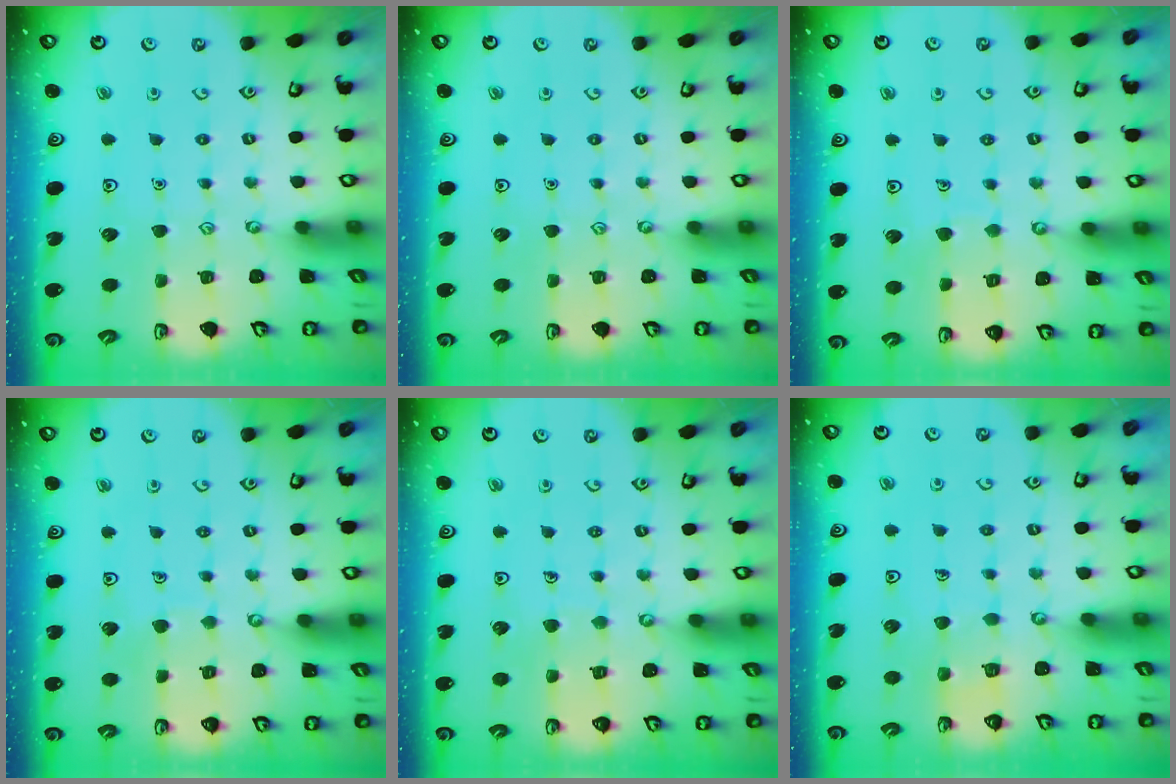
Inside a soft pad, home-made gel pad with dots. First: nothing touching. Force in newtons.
{"total": 0.0}
{"total": 3.9, "press": 3.9, "slide": 0.3}
{"total": 2.2, "press": 2.2, "slide": 0.1}
{"total": 4.0, "press": 4.0, "slide": 0.3}
{"total": 4.2, "press": 4.2, "slide": 0.4}